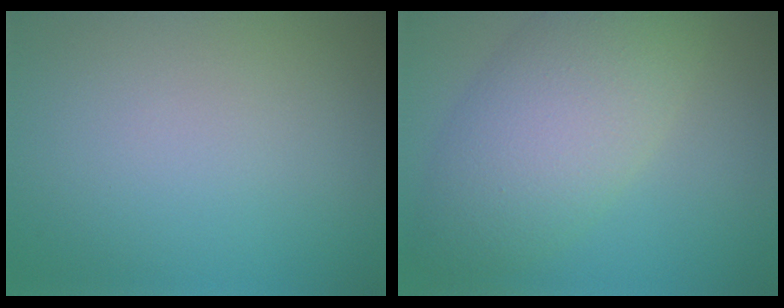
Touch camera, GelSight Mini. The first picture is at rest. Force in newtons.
{"total": 7.7, "press": 7.7, "slide": 0.5}